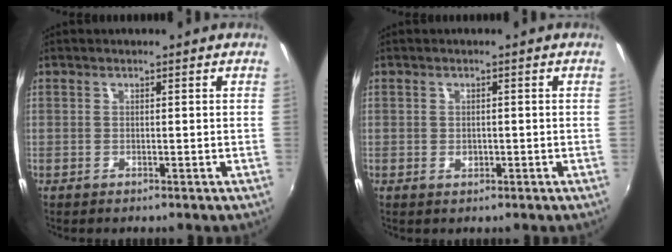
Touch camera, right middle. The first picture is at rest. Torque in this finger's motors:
{"motor_torque": [0.48, -0.48, 0.18, 0.01]}